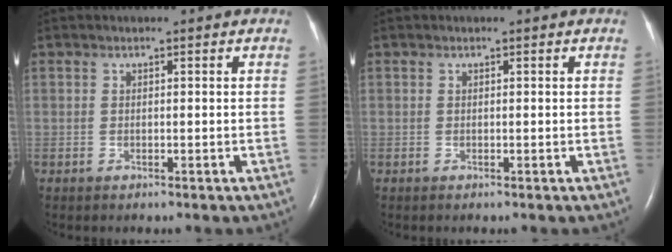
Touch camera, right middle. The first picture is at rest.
{"total": 0.0}